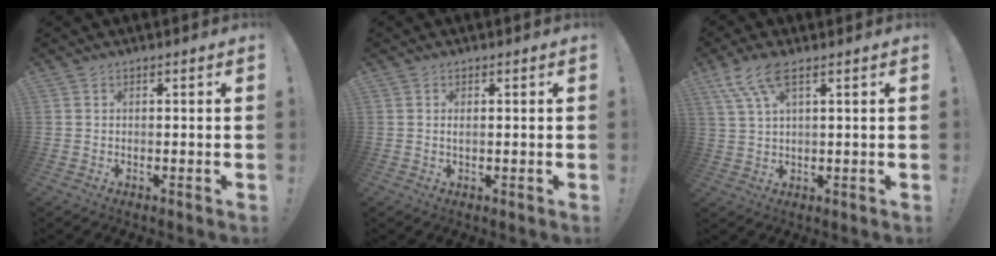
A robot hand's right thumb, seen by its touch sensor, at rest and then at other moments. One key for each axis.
{"total": 0.9, "fx": 0.1, "fy": 0.0, "fz": 0.9, "tx": -0.016, "ty": -0.001, "tz": 0.000}
{"total": 7.9, "fx": 4.5, "fy": 2.4, "fz": 6.0, "tx": -0.121, "ty": -0.007, "tz": 0.088}